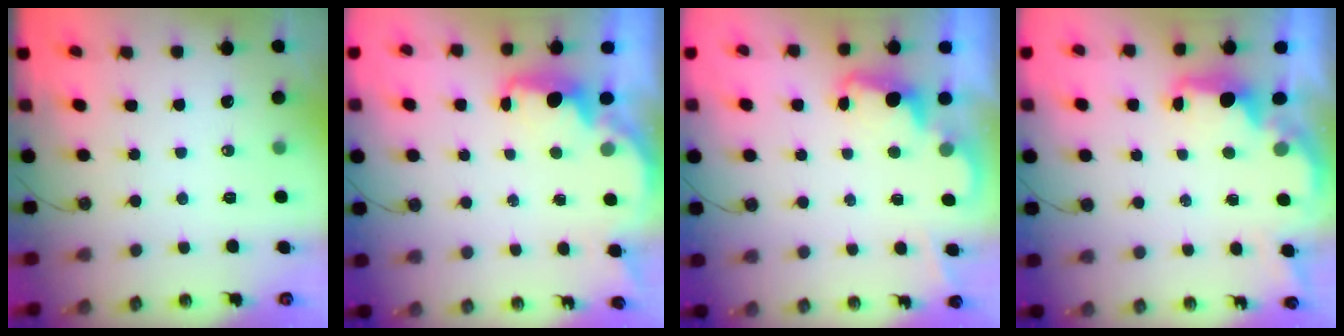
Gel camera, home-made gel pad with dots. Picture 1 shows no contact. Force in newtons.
{"total": 2.4, "press": 2.2, "slide": 0.8}
{"total": 2.3, "press": 2.3, "slide": 0.5}
{"total": 2.2, "press": 2.0, "slide": 0.8}